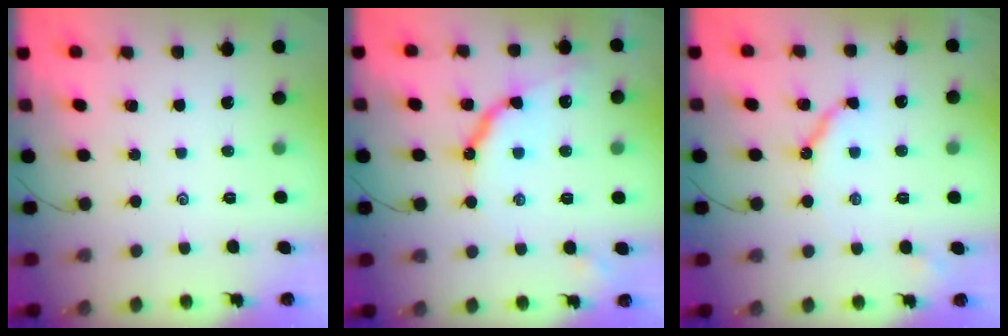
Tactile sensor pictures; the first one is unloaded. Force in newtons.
{"total": 10.8, "press": 10.7, "slide": 1.2}
{"total": 8.8, "press": 8.7, "slide": 0.7}